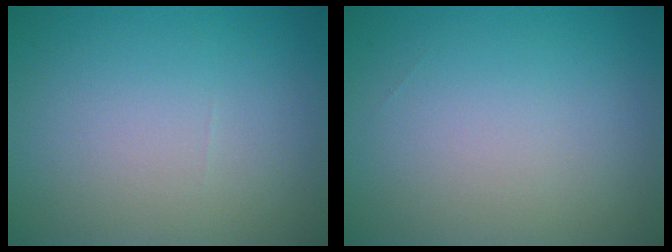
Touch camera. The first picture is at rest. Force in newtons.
{"total": 0.0}